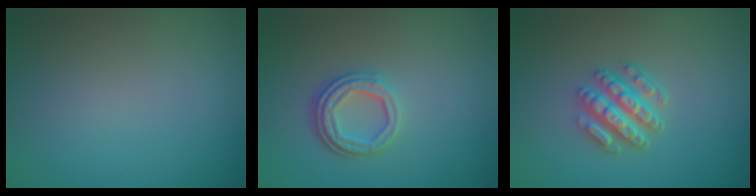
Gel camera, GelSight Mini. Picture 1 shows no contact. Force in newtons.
{"total": 3.3, "press": 2.5, "slide": 2.1}
{"total": 3.8, "press": 3.2, "slide": 2.0}